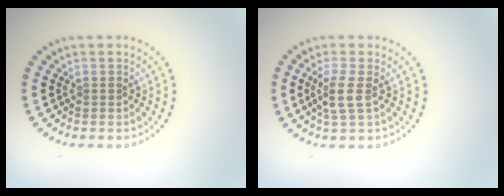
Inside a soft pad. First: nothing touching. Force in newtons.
{"total": 2.4, "press": 2.1, "slide": 1.2}